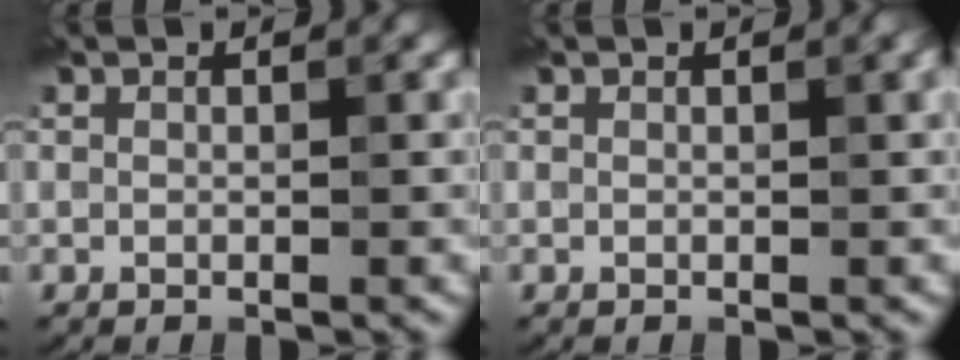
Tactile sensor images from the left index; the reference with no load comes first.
{"total": 0.9, "force": [0.4, 0.2, 0.8], "torque": [-0.006, 0.008, 0.004]}